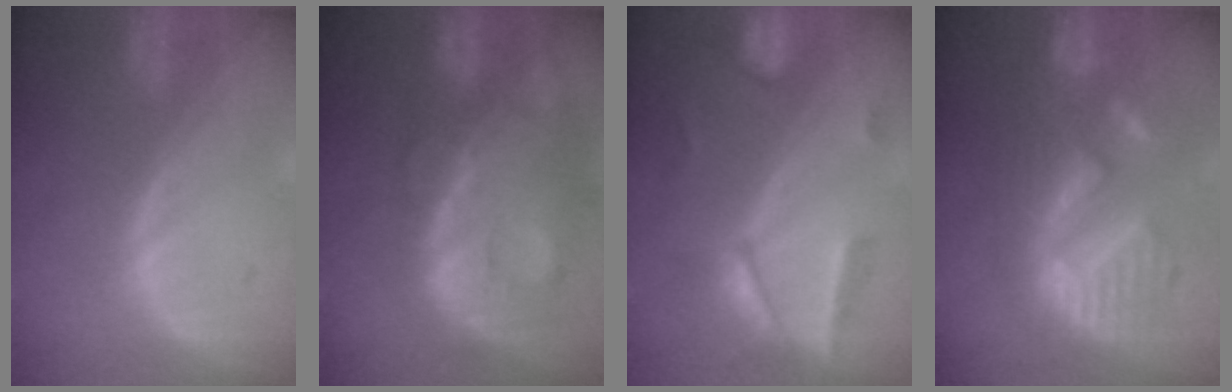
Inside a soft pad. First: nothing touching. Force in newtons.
{"total": 13.6, "press": 11.1, "slide": 7.8}
{"total": 7.4, "press": 6.5, "slide": 3.6}
{"total": 10.4, "press": 10.4, "slide": 0.7}